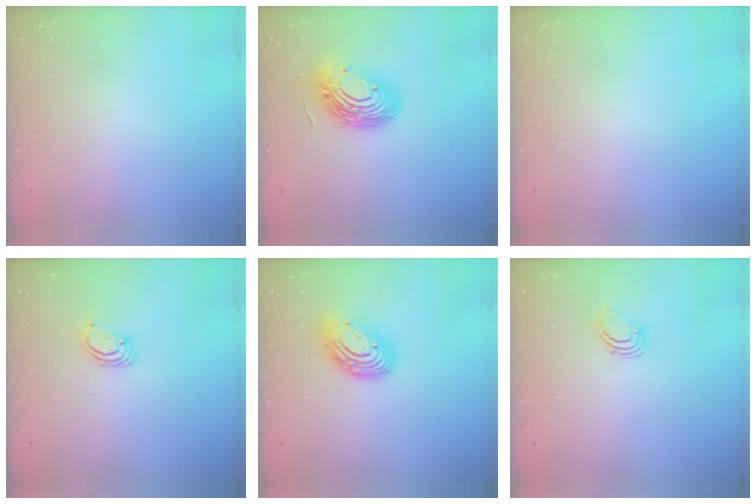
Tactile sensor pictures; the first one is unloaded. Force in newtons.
{"total": 12.8, "press": 12.6, "slide": 2.2}
{"total": 0.0}
{"total": 3.3, "press": 3.3, "slide": 0.2}
{"total": 12.0, "press": 11.9, "slide": 1.0}
{"total": 2.5, "press": 2.5, "slide": 0.1}